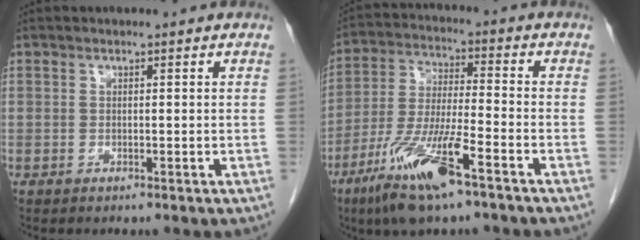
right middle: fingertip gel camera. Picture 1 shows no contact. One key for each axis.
{"total": 13.1, "fx": -7.8, "fy": 1.4, "fz": 10.4, "tx": -0.217, "ty": -0.027, "tz": -0.145}